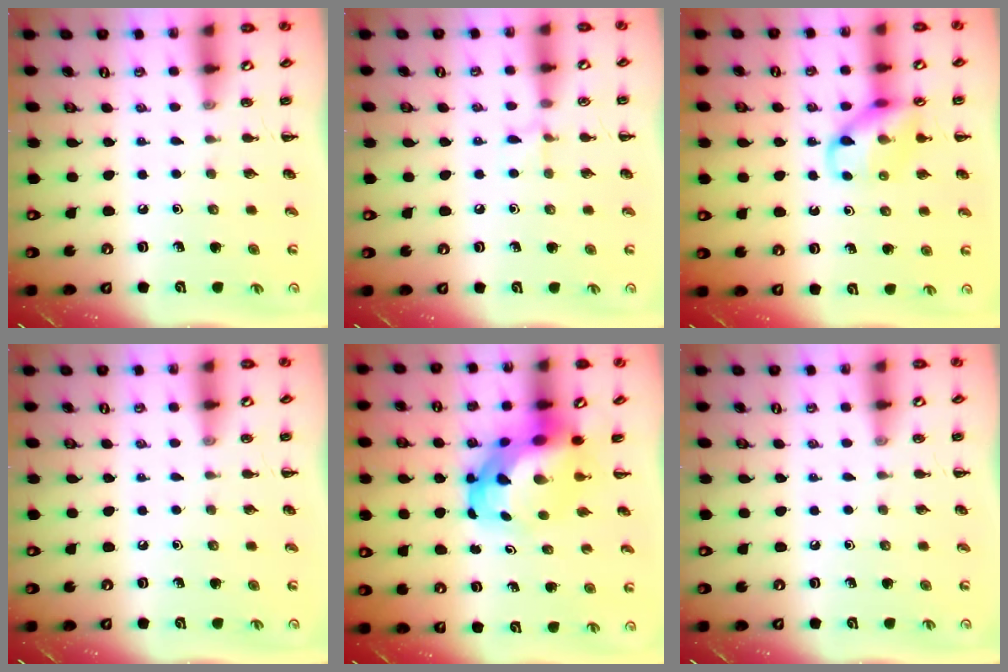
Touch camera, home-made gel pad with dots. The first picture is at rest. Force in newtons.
{"total": 4.8, "press": 4.6, "slide": 1.6}
{"total": 12.0, "press": 11.9, "slide": 1.8}
{"total": 0.0}
{"total": 6.8, "press": 6.5, "slide": 2.1}
{"total": 0.0}